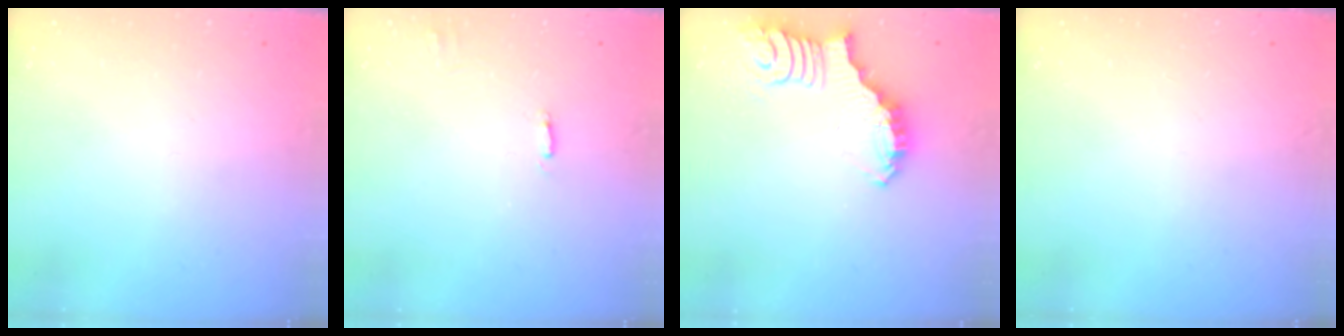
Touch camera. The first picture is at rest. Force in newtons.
{"total": 2.0, "press": 2.0, "slide": 0.1}
{"total": 2.7, "press": 2.7, "slide": 0.5}
{"total": 0.0}